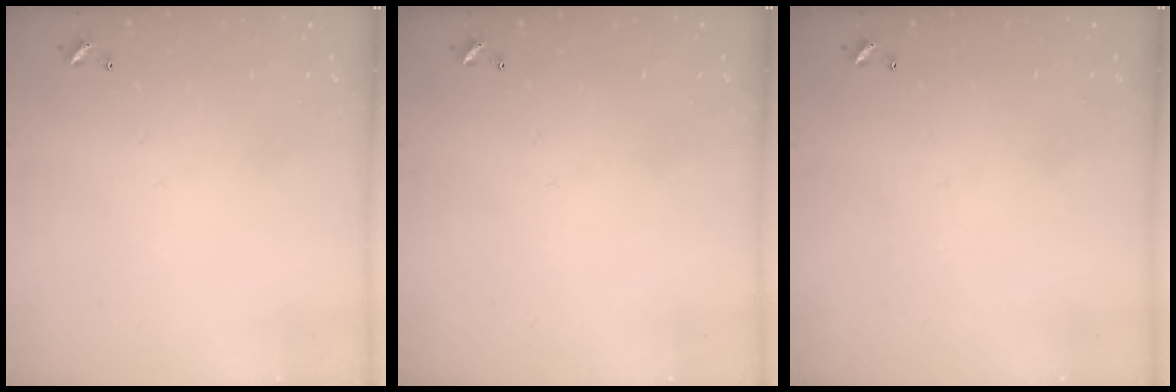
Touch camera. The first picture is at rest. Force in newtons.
{"total": 0.0}
{"total": 0.0}